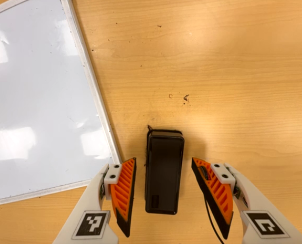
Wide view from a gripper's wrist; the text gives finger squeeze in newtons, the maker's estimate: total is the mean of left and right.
{"total": 0.0}